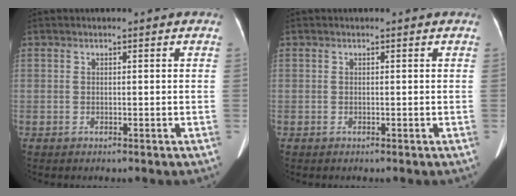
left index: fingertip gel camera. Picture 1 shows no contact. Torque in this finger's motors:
{"motor_torque": [0.00, 0.02, 0.00, 0.01]}